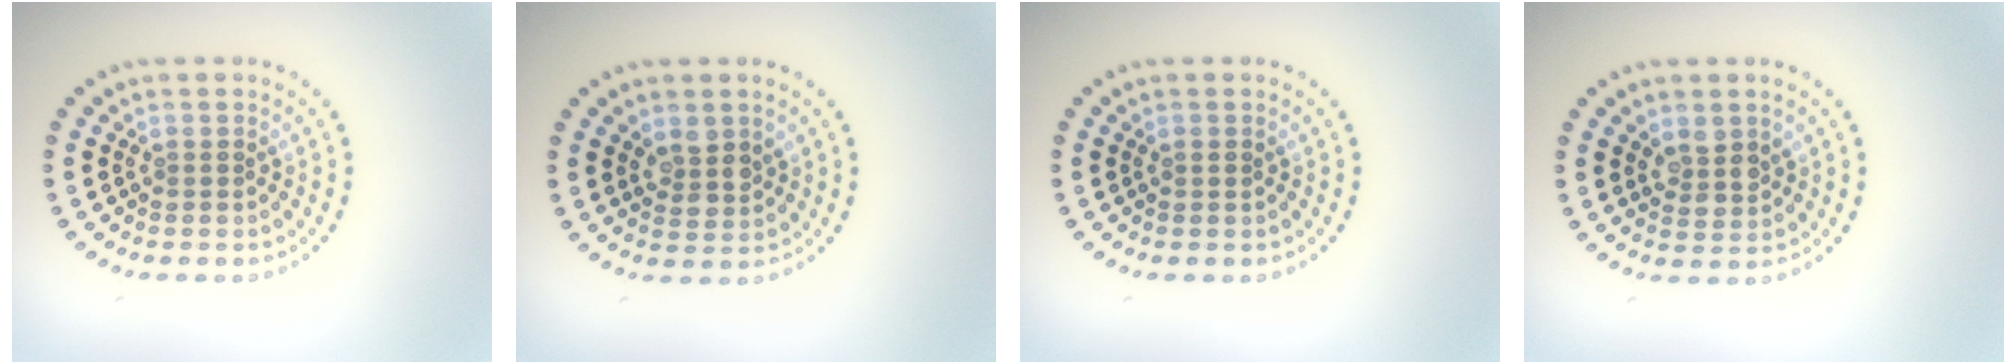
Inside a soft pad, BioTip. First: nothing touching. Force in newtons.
{"total": 2.2, "press": 2.0, "slide": 1.0}
{"total": 0.5, "press": 0.5, "slide": 0.0}
{"total": 2.2, "press": 2.0, "slide": 1.0}